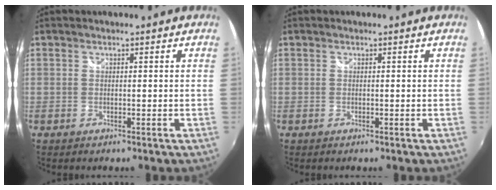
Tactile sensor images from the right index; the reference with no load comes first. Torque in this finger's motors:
{"motor_torque": [0.00, 0.00, 0.00, 0.00]}